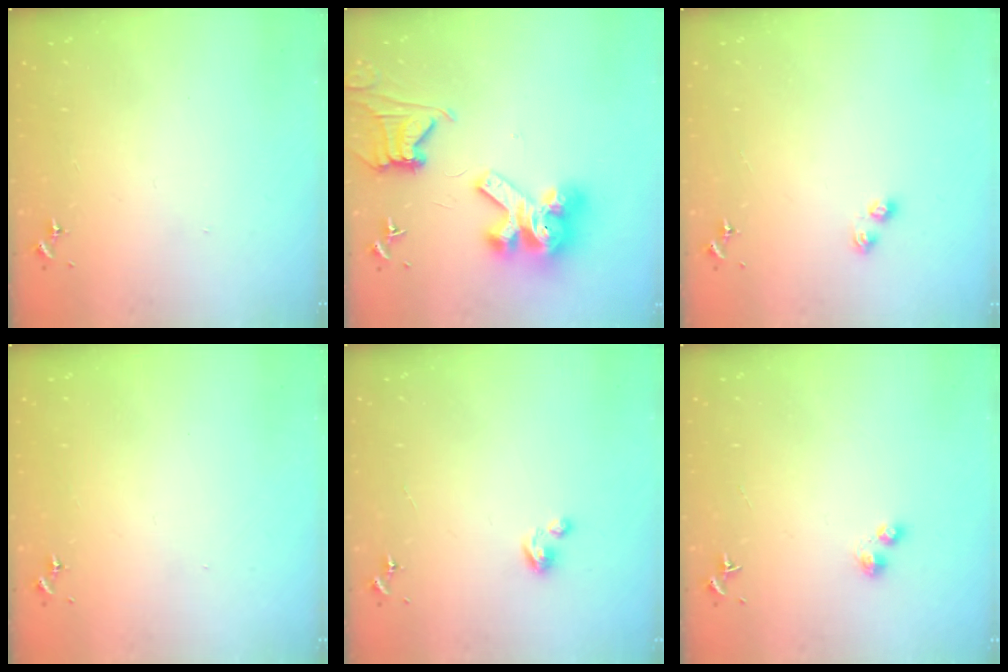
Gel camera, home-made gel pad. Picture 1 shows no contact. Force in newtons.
{"total": 16.2, "press": 16.2, "slide": 1.7}
{"total": 4.0, "press": 3.9, "slide": 0.6}
{"total": 0.0}
{"total": 3.8, "press": 3.7, "slide": 0.3}
{"total": 1.6, "press": 1.6, "slide": 0.2}